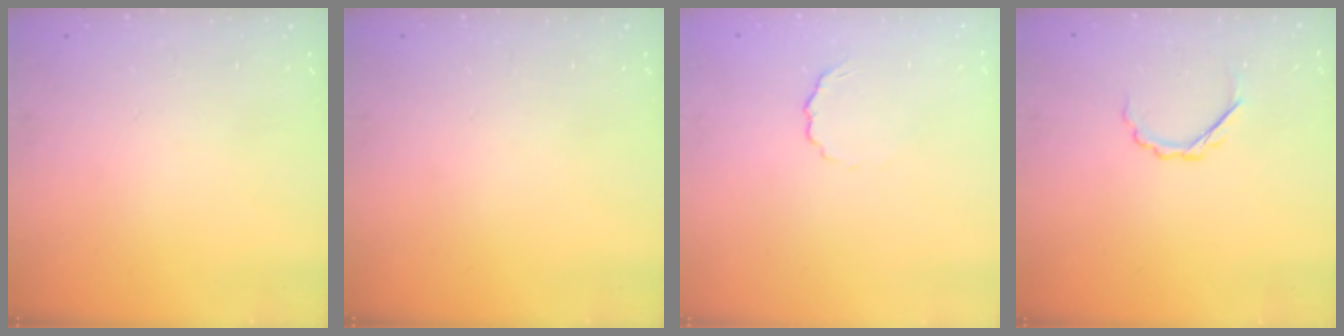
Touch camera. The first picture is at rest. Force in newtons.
{"total": 0.0}
{"total": 3.4, "press": 3.3, "slide": 0.8}
{"total": 3.3, "press": 3.2, "slide": 1.1}